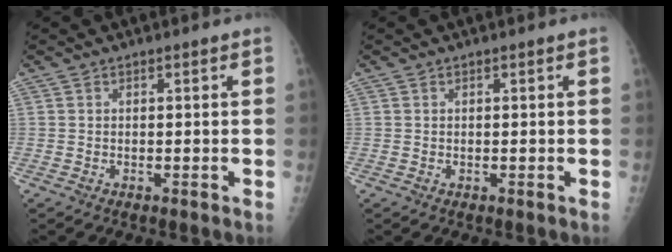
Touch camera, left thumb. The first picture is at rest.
{"total": 0.0}